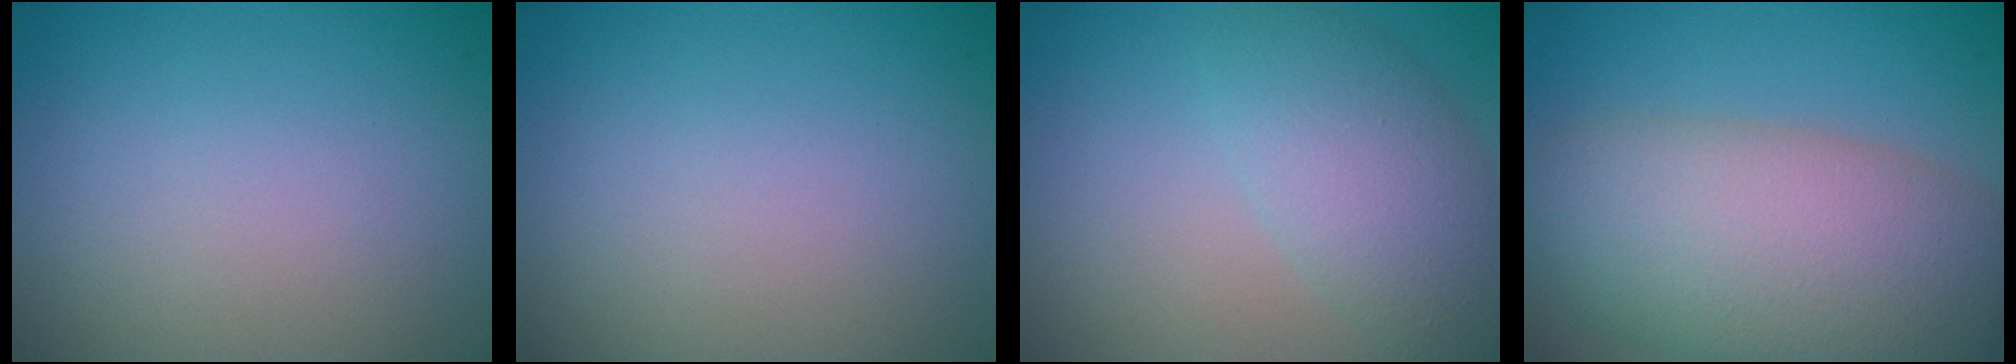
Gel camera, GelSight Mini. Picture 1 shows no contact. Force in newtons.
{"total": 0.0}
{"total": 4.7, "press": 4.7, "slide": 0.1}
{"total": 10.3, "press": 10.3, "slide": 0.3}